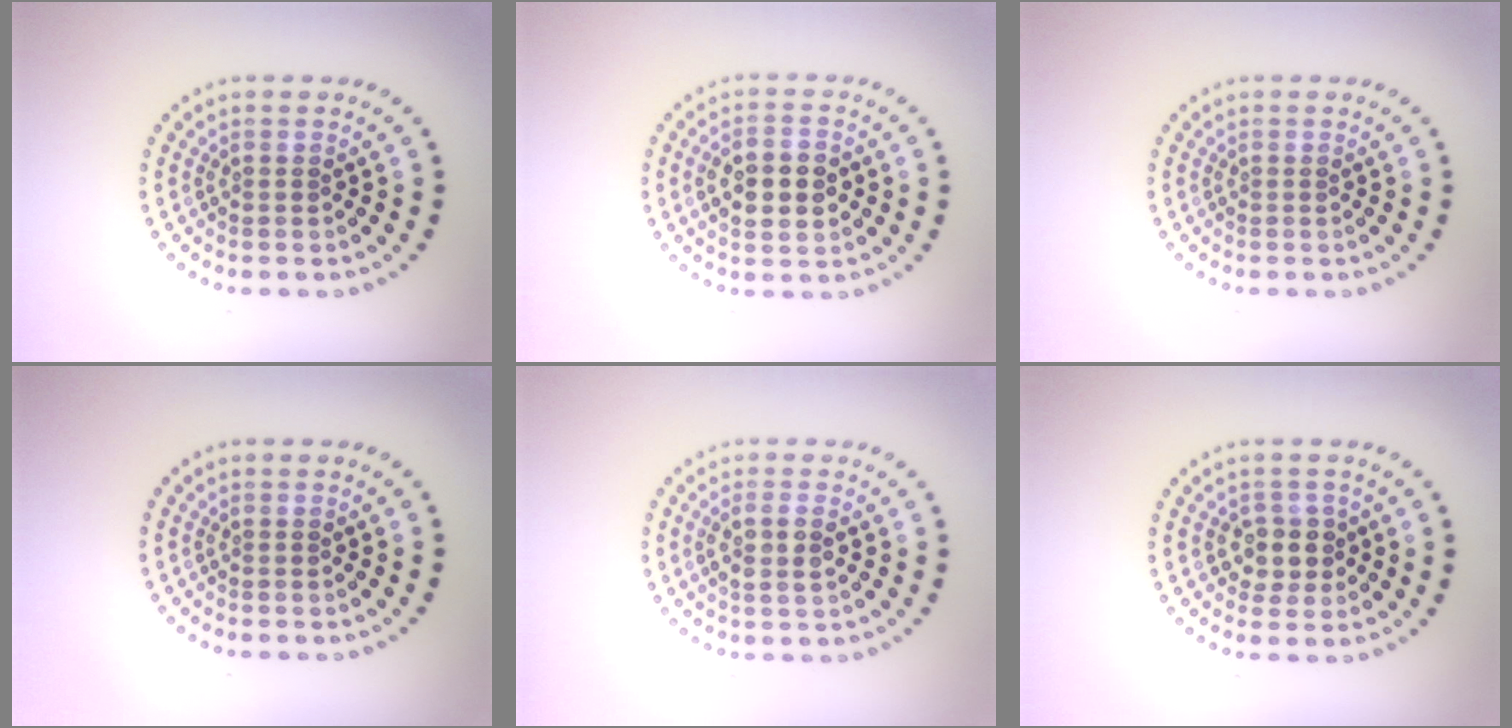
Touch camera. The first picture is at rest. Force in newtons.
{"total": 4.6, "press": 4.6, "slide": 0.2}
{"total": 0.0}
{"total": 0.0}
{"total": 2.4, "press": 2.2, "slide": 1.0}
{"total": 2.5, "press": 2.4, "slide": 0.9}